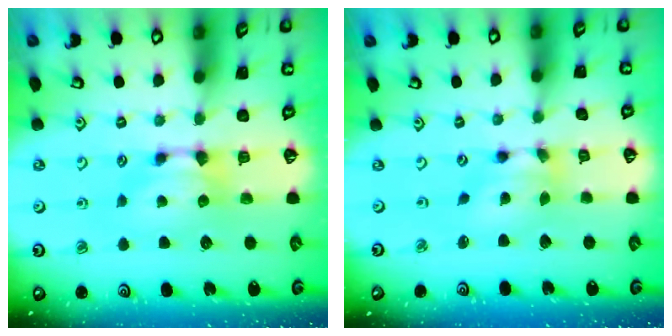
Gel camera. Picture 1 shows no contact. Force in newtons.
{"total": 4.7, "press": 4.2, "slide": 1.9}